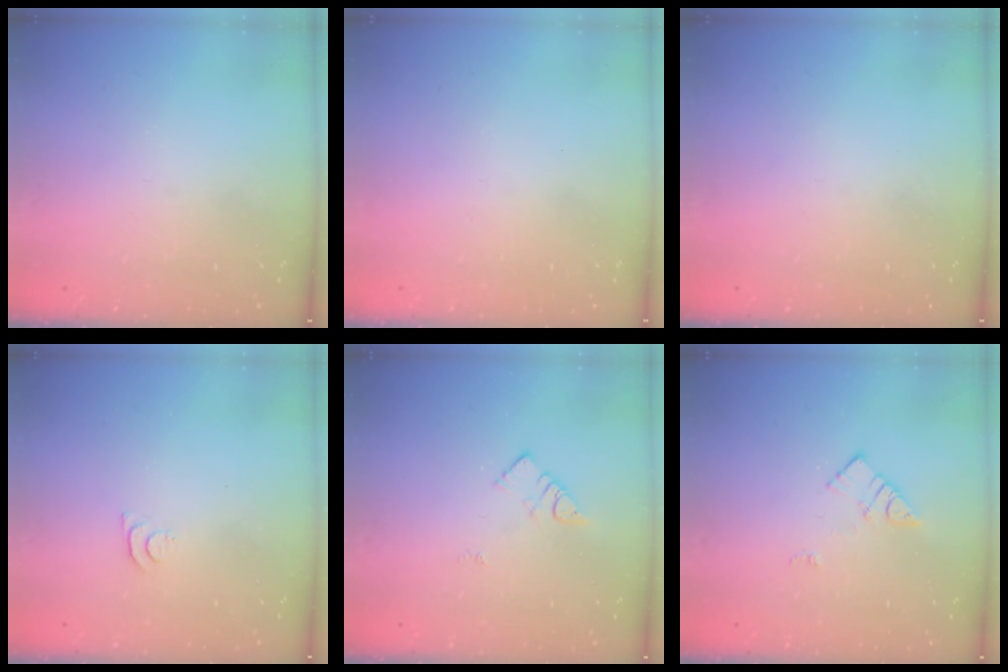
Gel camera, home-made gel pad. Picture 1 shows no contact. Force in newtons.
{"total": 1.5, "press": 1.5, "slide": 0.1}
{"total": 0.0}
{"total": 4.1, "press": 4.1, "slide": 0.5}
{"total": 3.6, "press": 3.5, "slide": 0.5}
{"total": 7.9, "press": 7.9, "slide": 0.4}